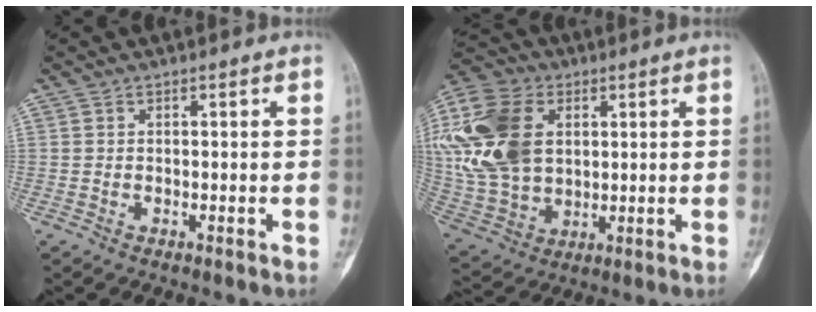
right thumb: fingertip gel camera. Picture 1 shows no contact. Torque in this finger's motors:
{"motor_torque": [2.17, 2.53, 1.36, -0.11, 0.39]}